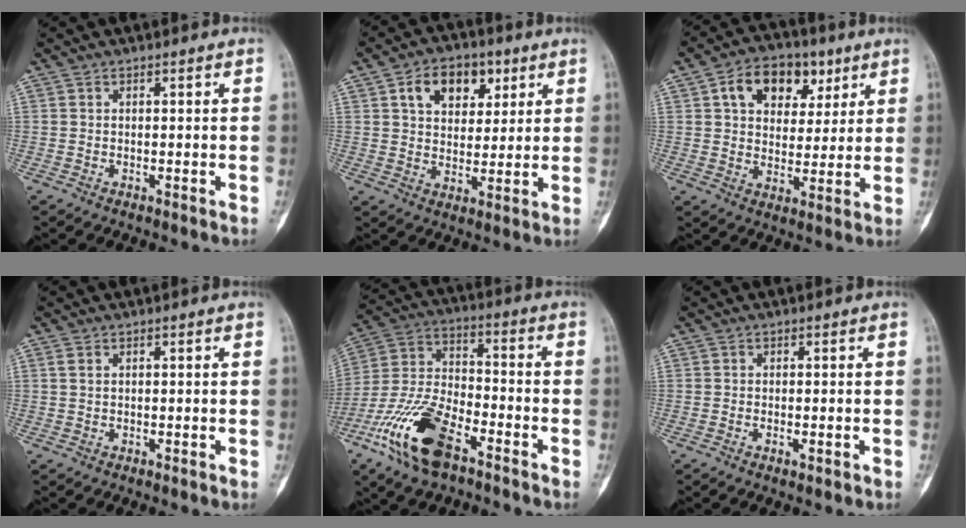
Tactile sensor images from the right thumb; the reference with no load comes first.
{"total": 10.6, "force": [4.7, 7.1, 6.3], "torque": [-0.061, -0.013, 0.075]}
{"total": 12.9, "force": [5.4, 8.9, 7.6], "torque": [-0.080, -0.004, 0.085]}
{"total": 1.1, "force": [0.4, 0.6, 0.8], "torque": [-0.022, 0.005, 0.012]}
{"total": 16.6, "force": [-9.1, 7.3, 11.9], "torque": [-0.242, 0.040, -0.177]}
{"total": 1.1, "force": [-0.4, 0.4, 0.9], "torque": [-0.013, 0.001, -0.005]}